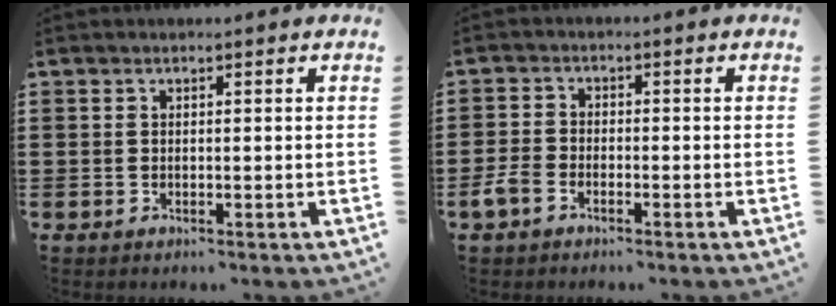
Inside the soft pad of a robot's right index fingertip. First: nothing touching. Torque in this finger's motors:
{"motor_torque": [1.08, 1.06, 0.26, 0.06]}